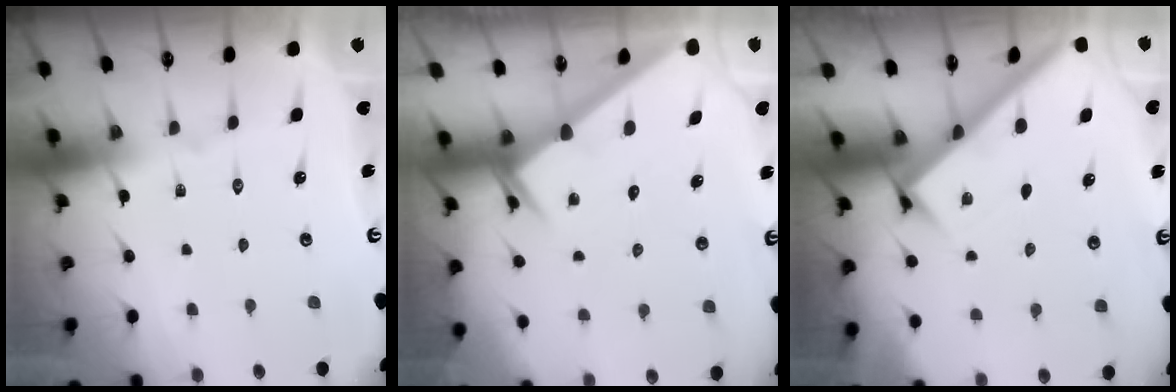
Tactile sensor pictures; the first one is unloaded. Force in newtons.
{"total": 2.6, "press": 2.6, "slide": 0.1}
{"total": 2.5, "press": 2.5, "slide": 0.3}